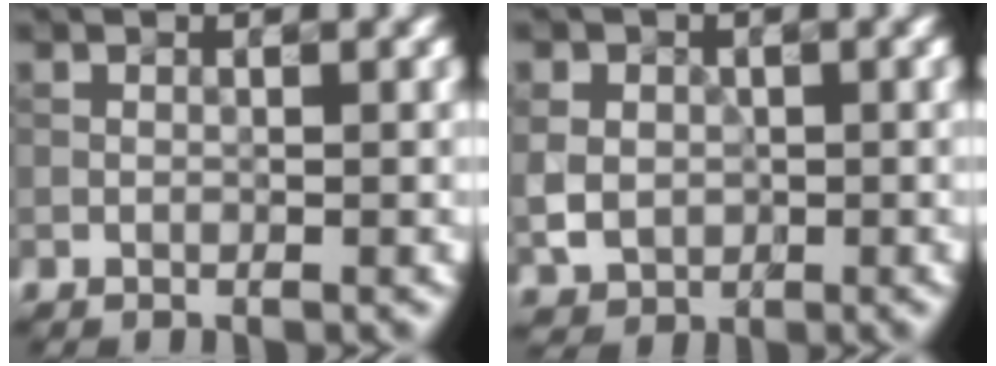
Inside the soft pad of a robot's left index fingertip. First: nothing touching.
{"total": 3.6, "force": [0.2, 3.1, 1.7], "torque": [-0.040, 0.002, -0.001]}